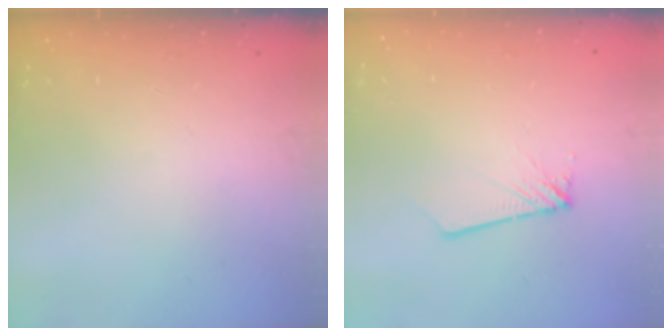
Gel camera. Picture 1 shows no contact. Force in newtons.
{"total": 1.8, "press": 1.8, "slide": 0.2}